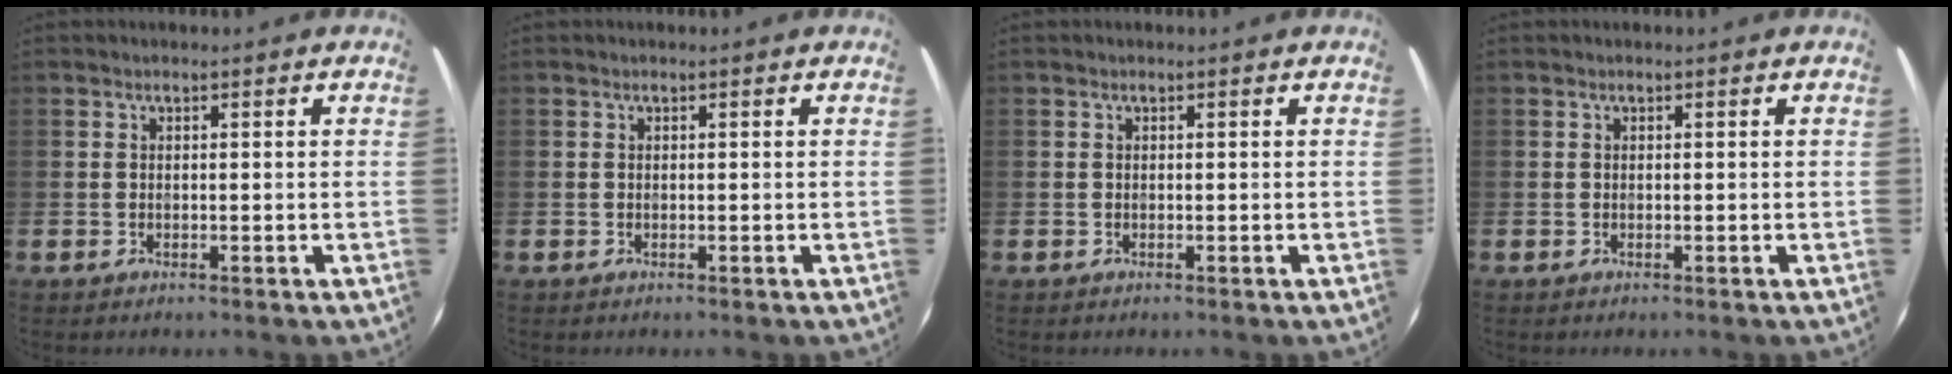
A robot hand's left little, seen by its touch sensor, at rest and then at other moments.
{"total": 0.0}
{"total": 0.0}
{"total": 0.0}